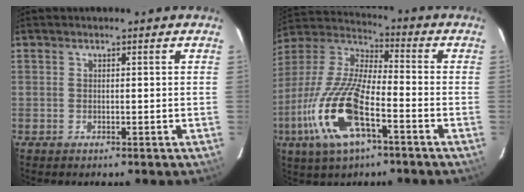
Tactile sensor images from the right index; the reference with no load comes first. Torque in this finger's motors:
{"motor_torque": [1.90, -0.24, 1.05, 0.21]}